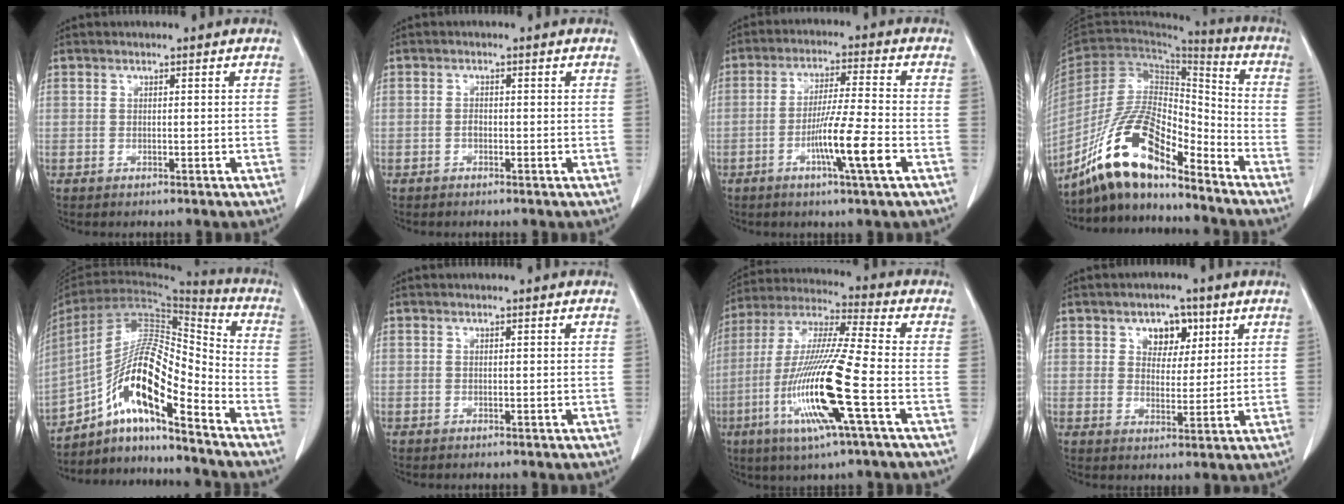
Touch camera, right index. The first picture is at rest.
{"total": 0.8, "force": [-0.4, 0.5, 0.5], "torque": [-0.007, 0.003, -0.010]}
{"total": 9.3, "force": [-3.6, -0.7, 8.6], "torque": [-0.153, -0.013, -0.067]}
{"total": 15.2, "force": [-11.7, 4.0, 8.8], "torque": [-0.164, 0.017, -0.214]}
{"total": 16.1, "force": [-9.4, 2.5, 12.8], "torque": [-0.235, 0.019, -0.165]}
{"total": 0.0}
{"total": 17.3, "force": [-5.5, 0.1, 16.4], "torque": [-0.339, -0.019, -0.110]}
{"total": 4.5, "force": [2.6, 2.3, 2.8], "torque": [-0.042, -0.002, 0.045]}